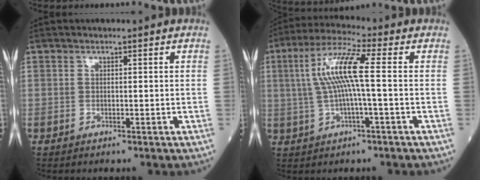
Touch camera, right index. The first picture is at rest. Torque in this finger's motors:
{"motor_torque": [1.27, -0.05, 0.74, 0.21]}